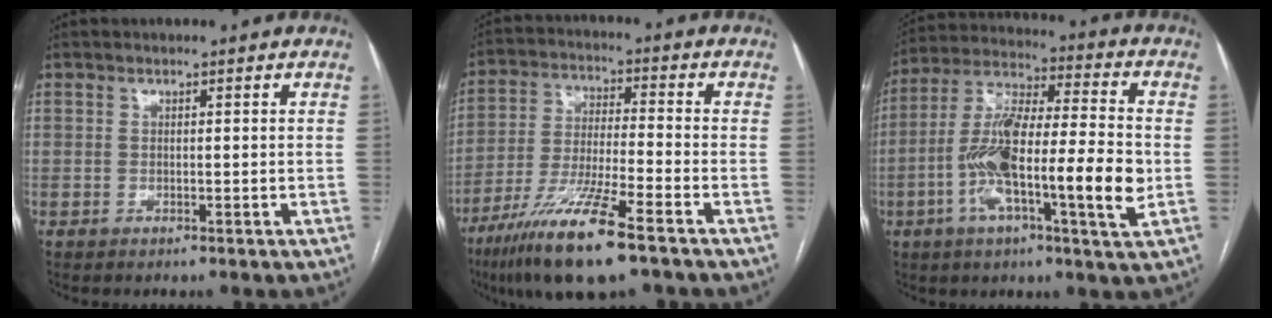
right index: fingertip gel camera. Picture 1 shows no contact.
{"total": 14.2, "force": [-9.0, 1.0, 11.0], "torque": [-0.223, -0.036, -0.165]}
{"total": 17.8, "force": [-3.5, 2.6, 17.2], "torque": [-0.311, 0.003, -0.066]}